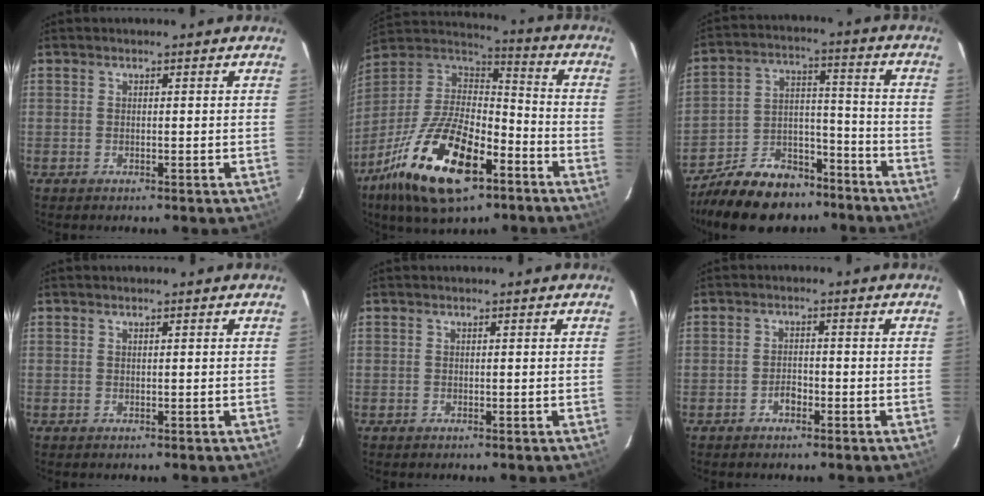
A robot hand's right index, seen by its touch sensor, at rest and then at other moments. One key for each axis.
{"total": 24.3, "fx": -12.9, "fy": 10.5, "fz": 17.8, "tx": -0.361, "ty": -0.033, "tz": -0.224}
{"total": 17.6, "fx": -13.7, "fy": 8.7, "fz": 6.8, "tx": -0.153, "ty": 0.036, "tz": -0.206}
{"total": 0.0}
{"total": 0.0}
{"total": 2.0, "fx": -1.3, "fy": 1.1, "fz": 1.0, "tx": -0.020, "ty": 0.004, "tz": -0.023}